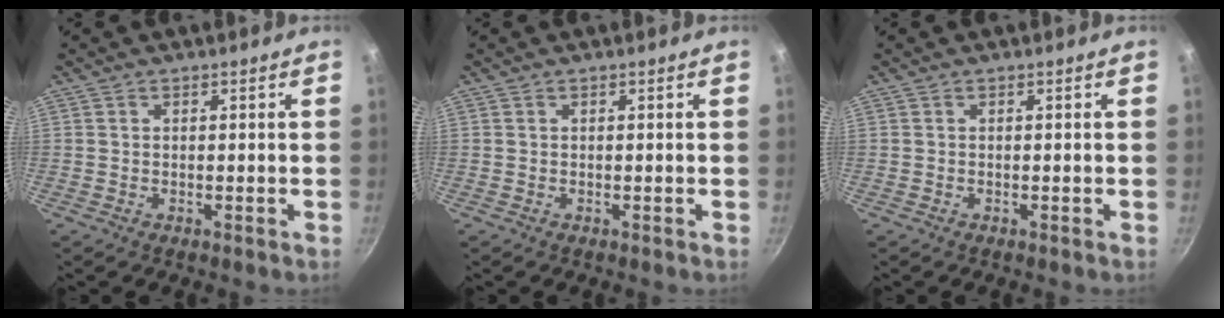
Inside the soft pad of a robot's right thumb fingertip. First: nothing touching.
{"total": 0.0}
{"total": 0.0}